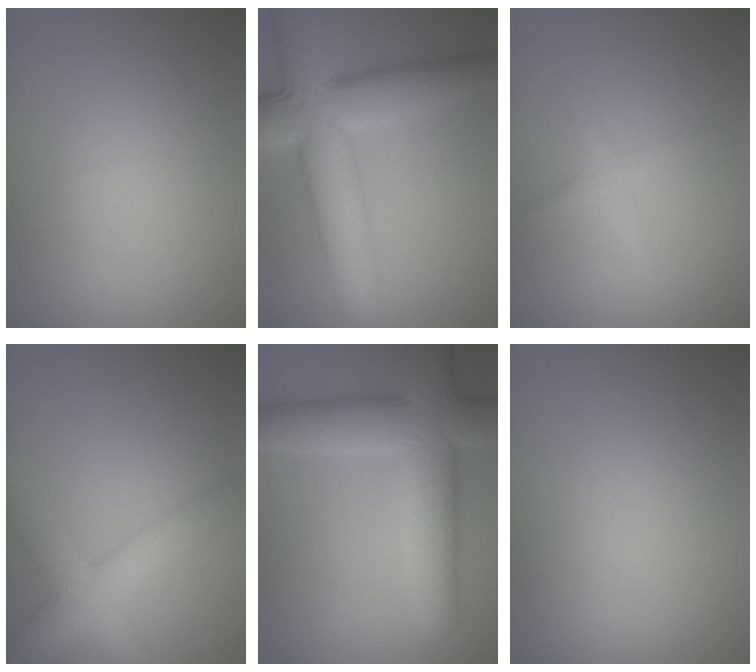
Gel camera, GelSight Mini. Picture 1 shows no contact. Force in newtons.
{"total": 9.9, "press": 9.9, "slide": 0.3}
{"total": 1.3, "press": 1.3, "slide": 0.0}
{"total": 6.2, "press": 6.2, "slide": 0.2}
{"total": 9.3, "press": 9.3, "slide": 0.6}
{"total": 0.0}